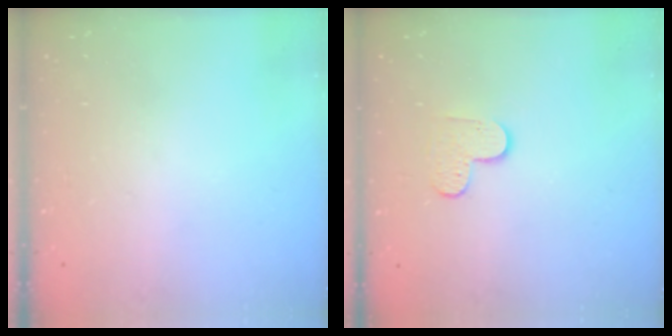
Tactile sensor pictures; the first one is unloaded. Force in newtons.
{"total": 4.7, "press": 4.7, "slide": 0.5}